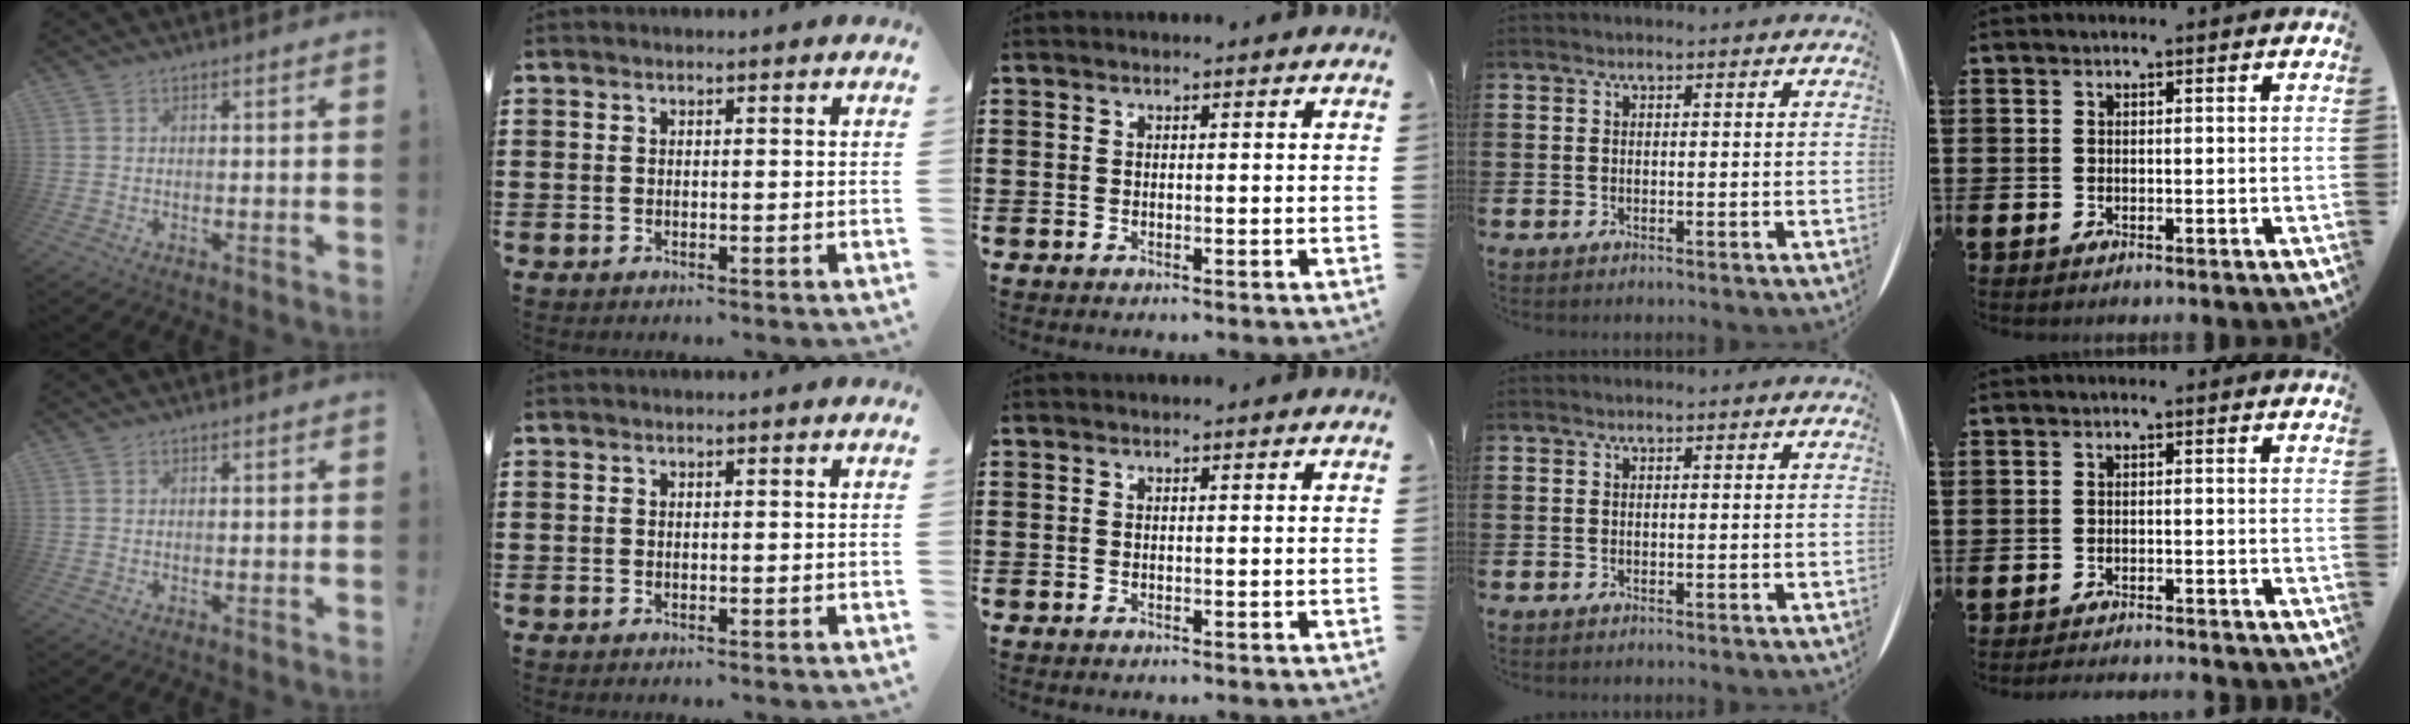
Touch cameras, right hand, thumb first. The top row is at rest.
{"little": {"total": 1.4, "force": [-1.4, -0.1, 0.0], "torque": [-0.003, 0.003, -0.028]}}